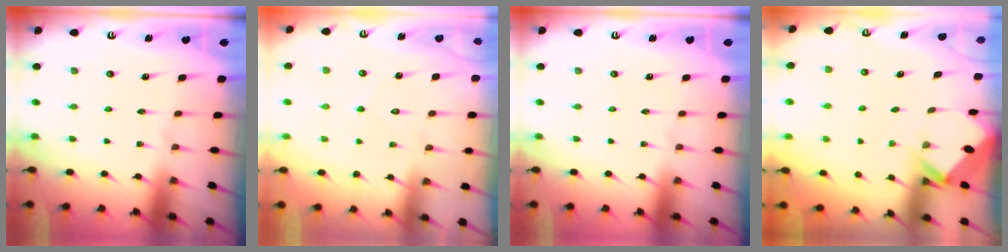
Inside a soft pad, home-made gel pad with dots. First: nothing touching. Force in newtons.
{"total": 4.8, "press": 4.8, "slide": 0.5}
{"total": 0.0}
{"total": 2.8, "press": 2.8, "slide": 0.2}